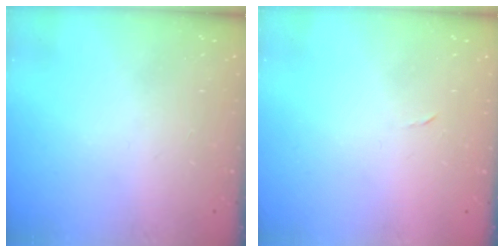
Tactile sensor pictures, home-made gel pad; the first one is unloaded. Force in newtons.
{"total": 2.3, "press": 2.3, "slide": 0.4}